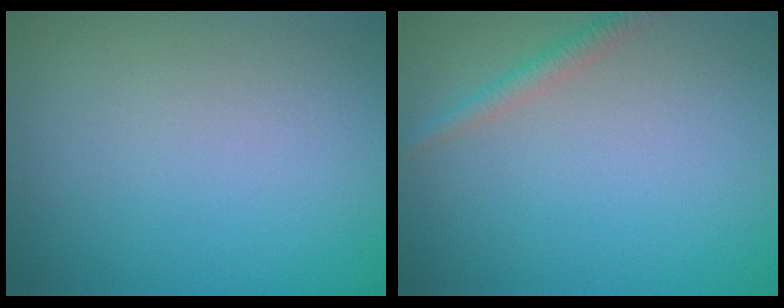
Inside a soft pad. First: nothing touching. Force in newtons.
{"total": 1.5, "press": 1.5, "slide": 0.0}